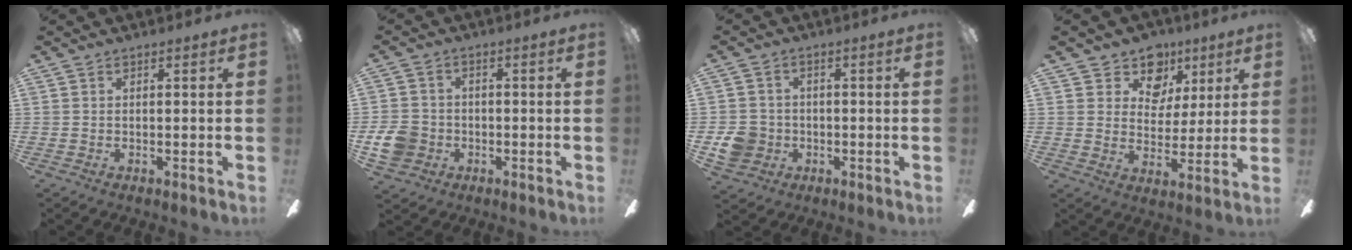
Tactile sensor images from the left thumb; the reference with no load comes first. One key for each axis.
{"total": 7.6, "fx": -2.0, "fy": 6.5, "fz": 3.4, "tx": -0.083, "ty": 0.018, "tz": -0.038}
{"total": 7.1, "fx": -1.6, "fy": 6.4, "fz": 2.4, "tx": -0.049, "ty": 0.014, "tz": -0.027}
{"total": 11.4, "fx": 6.7, "fy": 8.3, "fz": 3.9, "tx": -0.066, "ty": -0.034, "tz": 0.128}